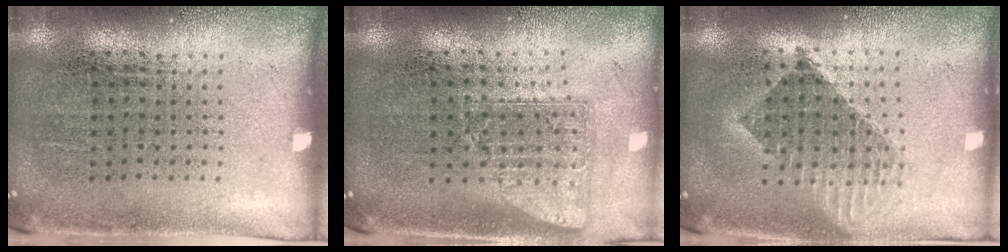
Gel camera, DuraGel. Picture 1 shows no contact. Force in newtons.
{"total": 1.7, "press": 1.3, "slide": 1.1}
{"total": 1.6, "press": 1.3, "slide": 0.9}